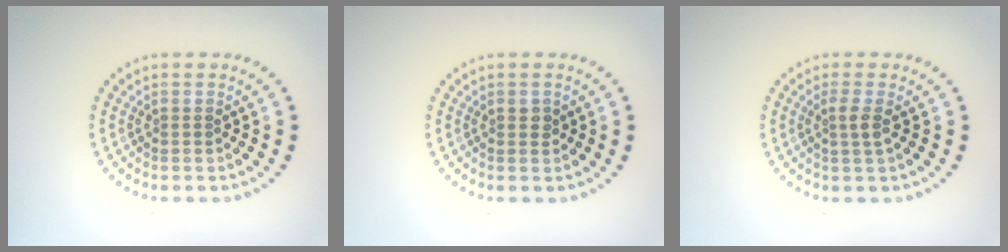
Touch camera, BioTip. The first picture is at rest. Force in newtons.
{"total": 0.8, "press": 0.8, "slide": 0.2}
{"total": 1.5, "press": 1.1, "slide": 1.0}